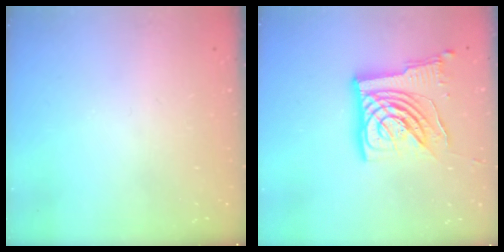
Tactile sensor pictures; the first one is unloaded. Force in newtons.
{"total": 16.6, "press": 16.4, "slide": 2.1}